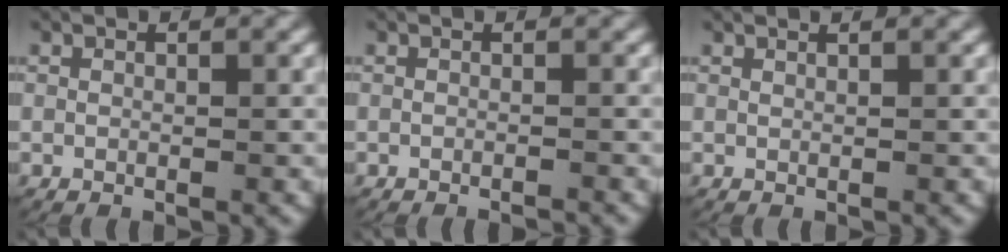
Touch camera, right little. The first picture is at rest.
{"total": 1.7, "force": [-1.7, 0.2, 0.3], "torque": [-0.001, -0.001, -0.027]}
{"total": 0.6, "force": [0.5, 0.1, 0.4], "torque": [-0.001, 0.004, 0.007]}